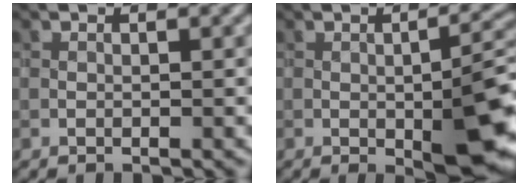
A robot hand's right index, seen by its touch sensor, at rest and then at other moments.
{"total": 7.8, "force": [-2.2, 2.5, 7.0], "torque": [-0.102, -0.004, -0.031]}